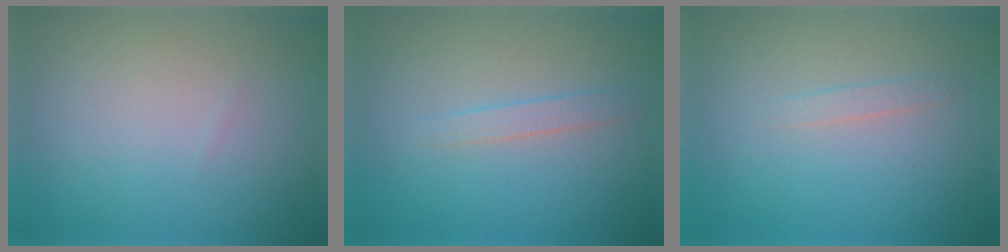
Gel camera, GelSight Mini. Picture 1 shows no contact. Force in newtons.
{"total": 1.2, "press": 1.2, "slide": 0.0}
{"total": 0.9, "press": 0.9, "slide": 0.0}